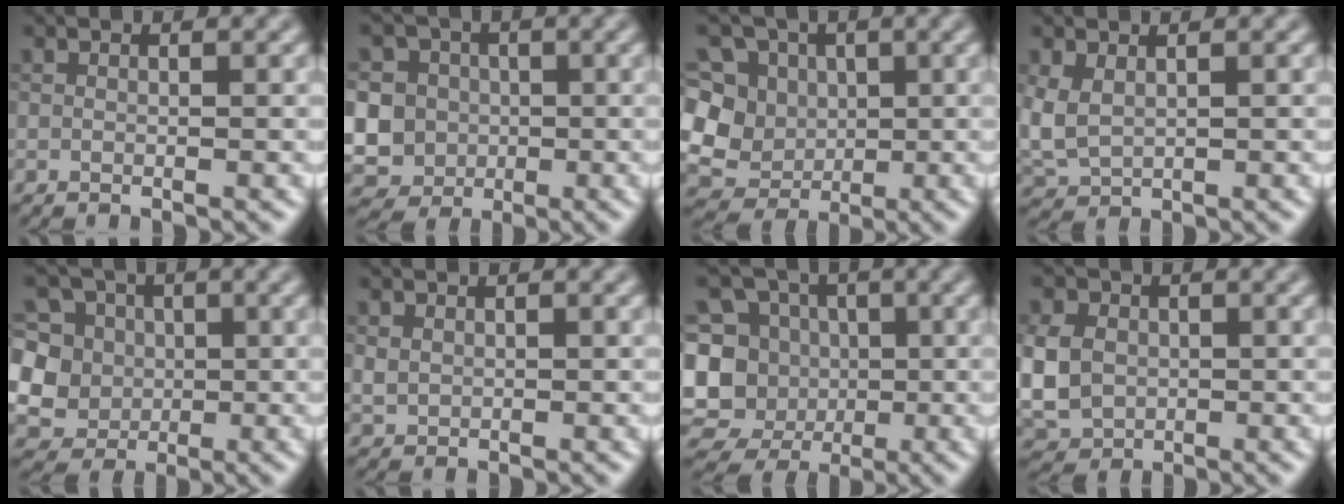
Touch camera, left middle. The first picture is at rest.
{"total": 10.1, "force": [0.6, 9.4, 3.7], "torque": [-0.097, 0.017, -0.010]}
{"total": 8.4, "force": [1.3, 7.3, 4.1], "torque": [-0.076, 0.023, -0.011]}
{"total": 2.9, "force": [0.9, 2.0, 2.0], "torque": [-0.058, -0.001, 0.022]}
{"total": 9.0, "force": [2.3, 7.8, 3.9], "torque": [-0.081, 0.029, 0.013]}
{"total": 1.0, "force": [0.4, 0.9, 0.4], "torque": [-0.009, -0.001, 0.010]}
{"total": 14.6, "force": [-2.2, 13.6, 4.9], "torque": [-0.132, 0.017, -0.054]}
{"total": 7.3, "force": [0.0, 6.2, 3.8], "torque": [-0.095, 0.013, -0.021]}